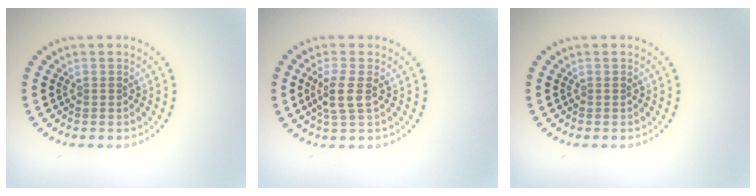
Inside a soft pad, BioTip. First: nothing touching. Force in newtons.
{"total": 2.4, "press": 2.0, "slide": 1.3}
{"total": 0.0}